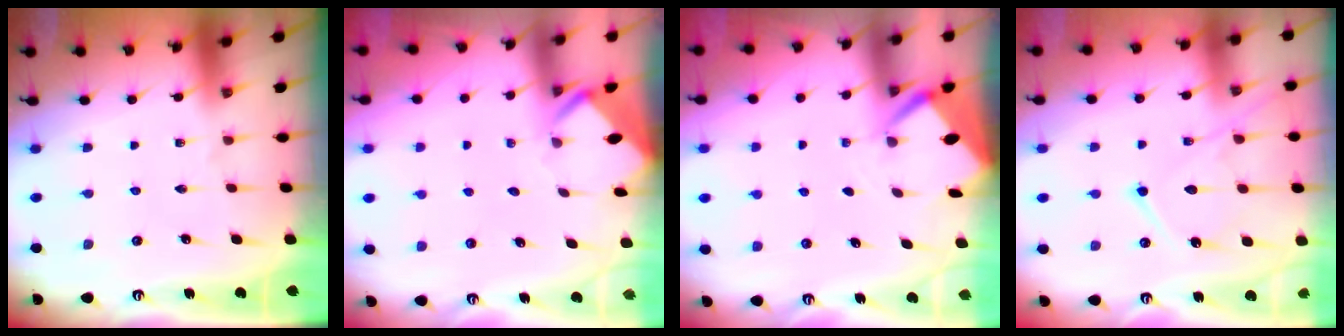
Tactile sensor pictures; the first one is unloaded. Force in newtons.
{"total": 3.4, "press": 3.4, "slide": 0.2}
{"total": 2.8, "press": 2.8, "slide": 0.3}
{"total": 12.0, "press": 11.9, "slide": 1.4}